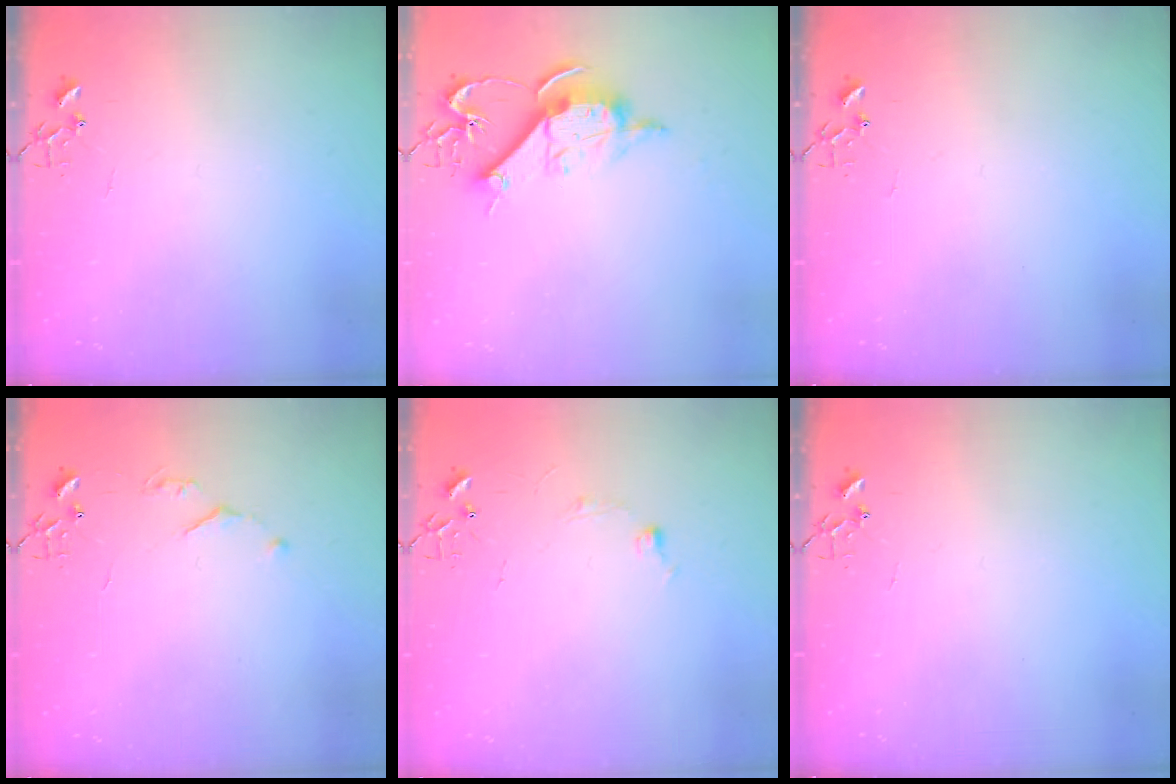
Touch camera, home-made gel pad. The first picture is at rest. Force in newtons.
{"total": 11.7, "press": 11.7, "slide": 0.6}
{"total": 0.0}
{"total": 4.3, "press": 4.3, "slide": 0.7}
{"total": 5.8, "press": 5.7, "slide": 0.7}
{"total": 0.0}